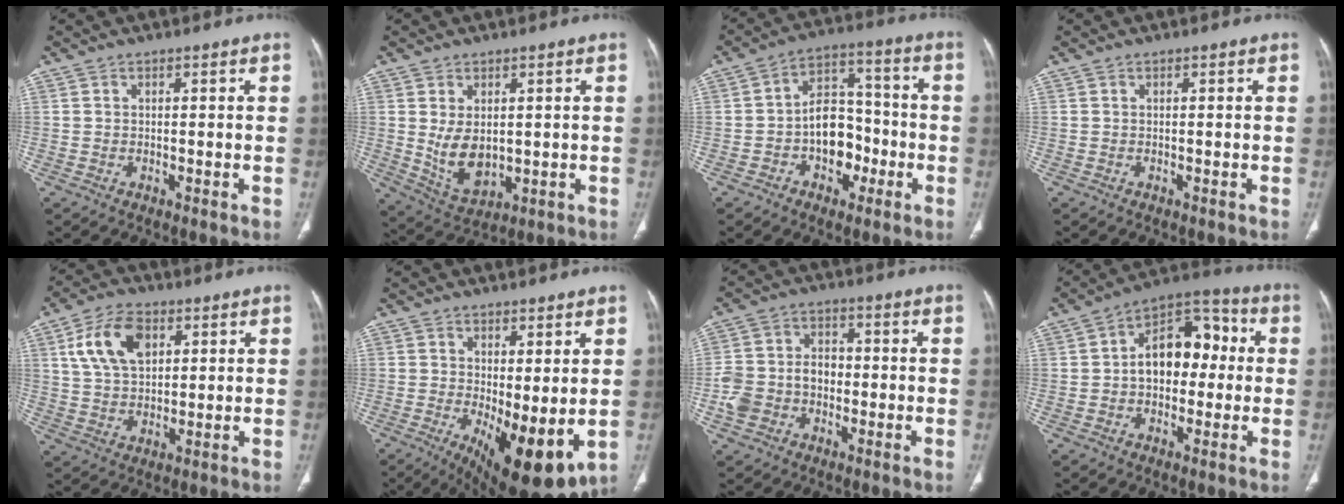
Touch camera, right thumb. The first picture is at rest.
{"total": 8.1, "force": [0.6, 5.1, 6.2], "torque": [-0.096, -0.015, 0.033]}
{"total": 11.2, "force": [-3.1, 8.0, 7.2], "torque": [-0.070, 0.048, -0.053]}
{"total": 0.0}
{"total": 11.3, "force": [4.2, 6.9, 8.0], "torque": [-0.135, -0.004, 0.078]}
{"total": 12.7, "force": [-1.7, 4.8, 11.6], "torque": [-0.171, -0.026, -0.008]}
{"total": 9.5, "force": [-2.3, 7.6, 5.3], "torque": [-0.090, 0.036, -0.045]}
{"total": 13.7, "force": [0.5, 9.0, 10.3], "torque": [-0.117, 0.041, -0.003]}